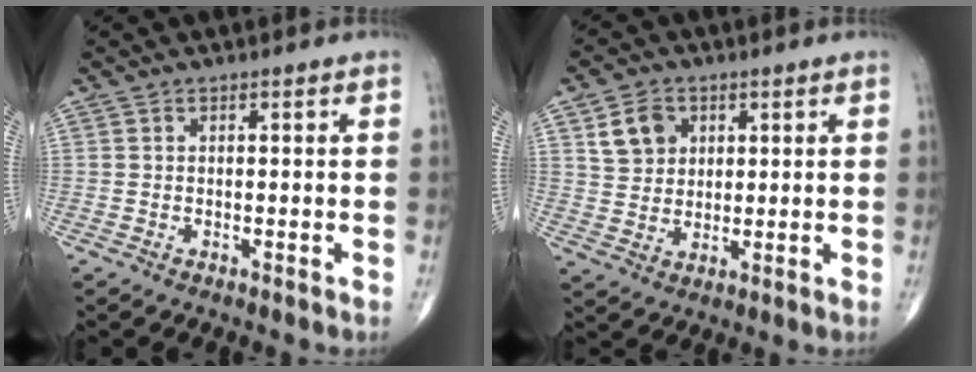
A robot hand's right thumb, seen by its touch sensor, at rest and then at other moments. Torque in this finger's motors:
{"motor_torque": [-0.52, 0.64, 0.21, 0.05, 0.03]}